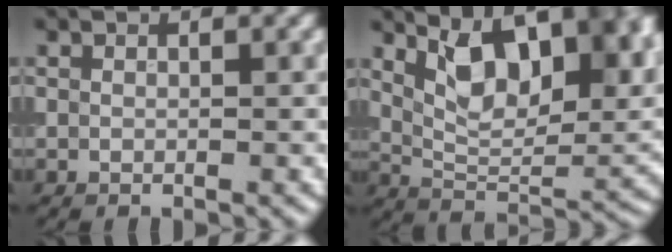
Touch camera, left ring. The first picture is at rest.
{"total": 11.6, "force": [4.7, 5.5, 9.1], "torque": [-0.135, 0.002, 0.083]}